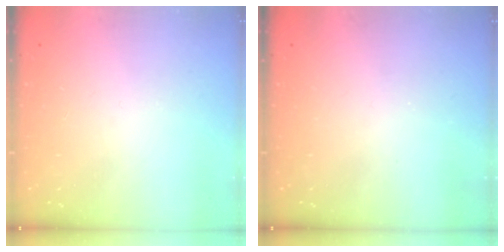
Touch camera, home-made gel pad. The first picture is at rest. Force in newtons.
{"total": 0.0}